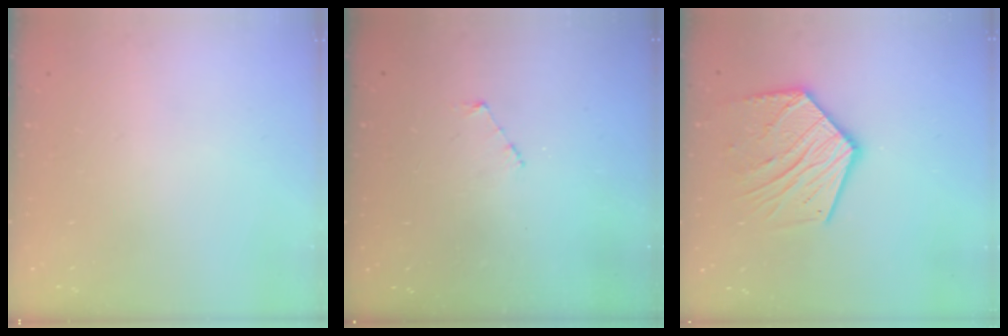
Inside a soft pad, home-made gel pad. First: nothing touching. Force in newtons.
{"total": 3.0, "press": 3.0, "slide": 0.3}
{"total": 16.9, "press": 16.9, "slide": 1.2}